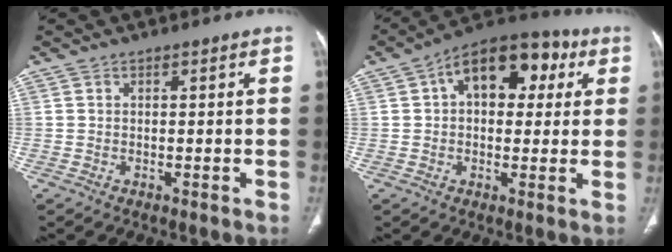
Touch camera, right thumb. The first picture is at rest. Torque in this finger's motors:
{"motor_torque": [1.84, 1.96, 0.63, -0.62, 0.39]}